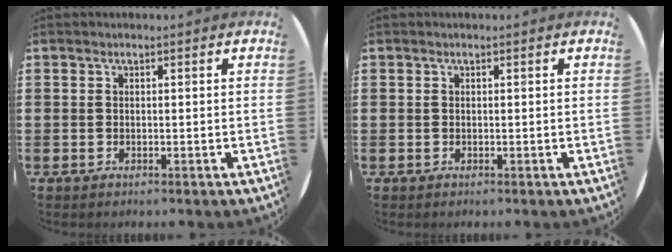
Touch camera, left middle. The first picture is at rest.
{"total": 0.0}